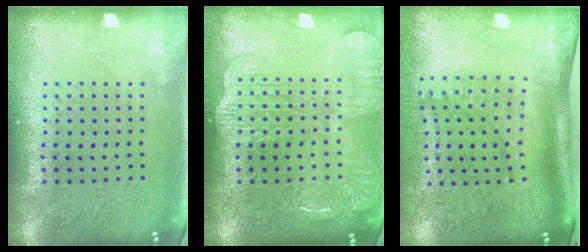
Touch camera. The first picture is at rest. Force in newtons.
{"total": 3.9, "press": 3.9, "slide": 0.5}
{"total": 1.9, "press": 1.4, "slide": 1.3}